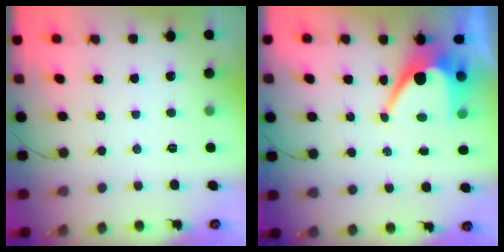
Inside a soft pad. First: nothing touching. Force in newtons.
{"total": 8.7, "press": 8.6, "slide": 0.6}